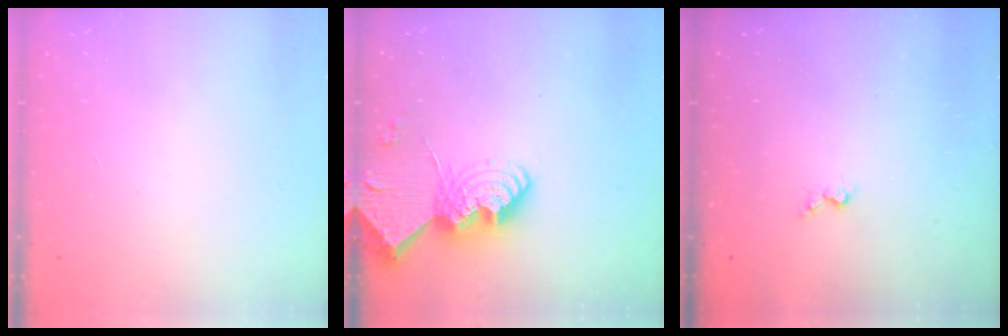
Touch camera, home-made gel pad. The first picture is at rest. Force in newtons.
{"total": 14.0, "press": 14.0, "slide": 0.9}
{"total": 3.7, "press": 3.6, "slide": 0.6}